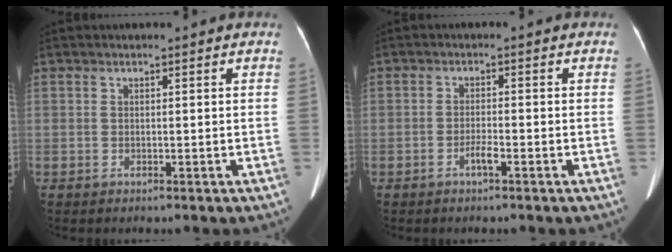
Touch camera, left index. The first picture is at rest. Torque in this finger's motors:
{"motor_torque": [0.06, 0.02, 0.01, 0.01]}